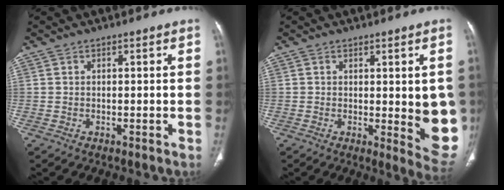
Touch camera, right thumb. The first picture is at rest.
{"total": 11.0, "force": [-0.4, 3.7, 10.3], "torque": [-0.093, -0.020, 0.001]}